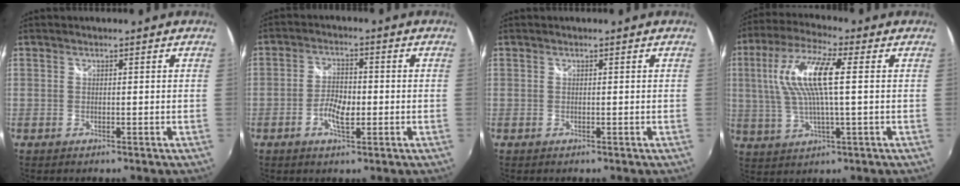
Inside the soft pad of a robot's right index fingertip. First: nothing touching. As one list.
[{"total": 5.2, "force": [-1.6, 2.4, 4.4], "torque": [-0.091, 0.005, -0.028]}, {"total": 0.0}, {"total": 13.0, "force": [2.1, 3.0, 12.5], "torque": [-0.243, 0.012, 0.039]}]